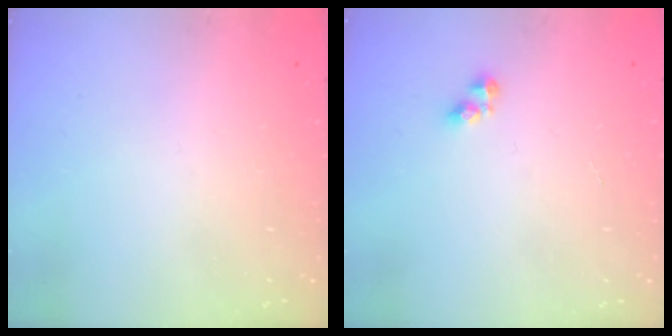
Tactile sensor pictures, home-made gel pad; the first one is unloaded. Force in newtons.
{"total": 4.0, "press": 3.9, "slide": 0.6}